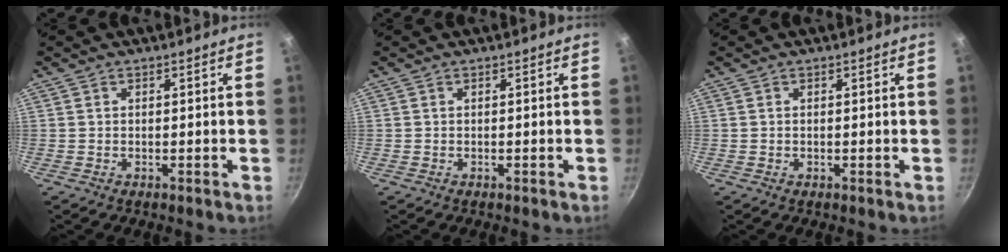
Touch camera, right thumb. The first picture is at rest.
{"total": 0.0}
{"total": 0.0}